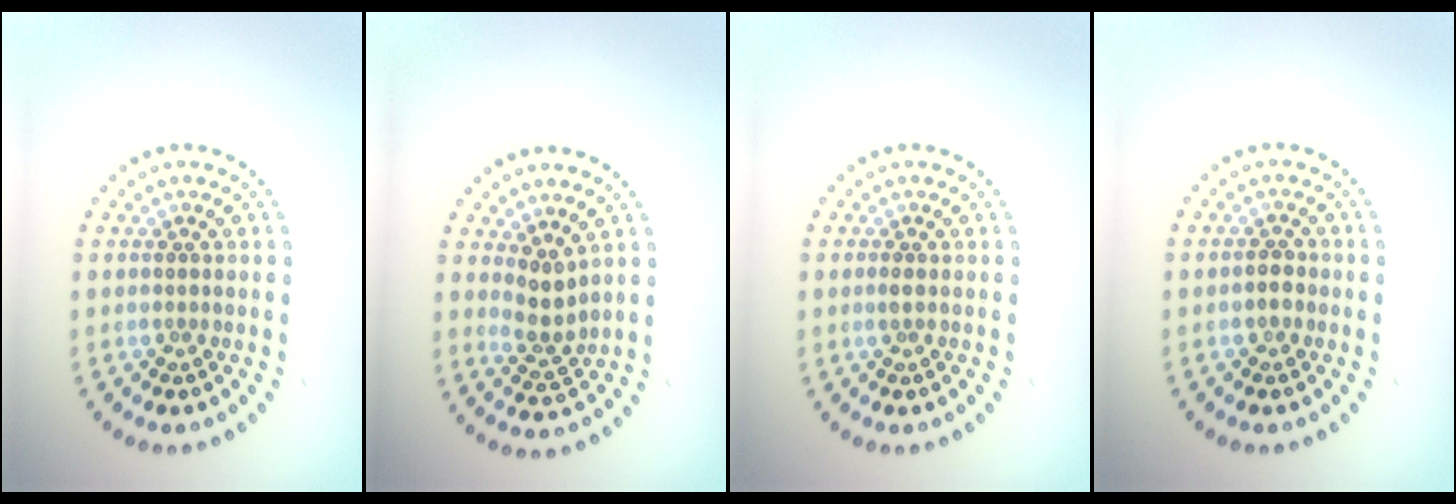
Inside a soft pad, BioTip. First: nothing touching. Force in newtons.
{"total": 2.2, "press": 1.7, "slide": 1.3}
{"total": 0.6, "press": 0.4, "slide": 0.3}
{"total": 1.4, "press": 1.2, "slide": 0.6}